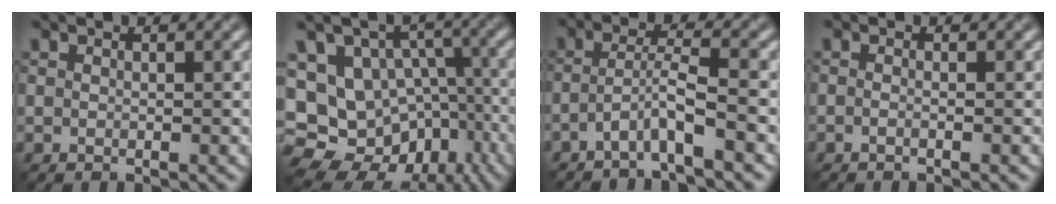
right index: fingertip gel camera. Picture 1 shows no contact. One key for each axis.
{"total": 14.4, "fx": -6.4, "fy": 11.1, "fz": 6.6, "tx": -0.124, "ty": 0.006, "tz": -0.072}
{"total": 3.3, "fx": -2.5, "fy": -0.2, "fz": 2.1, "tx": -0.044, "ty": 0.017, "tz": -0.046}
{"total": 1.0, "fx": -0.9, "fy": 0.2, "fz": 0.5, "tx": -0.005, "ty": -0.004, "tz": -0.019}